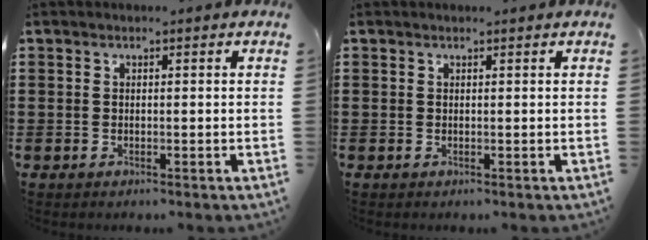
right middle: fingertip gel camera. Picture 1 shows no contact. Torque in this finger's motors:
{"motor_torque": [-0.07, -0.17, -0.11, -0.01]}